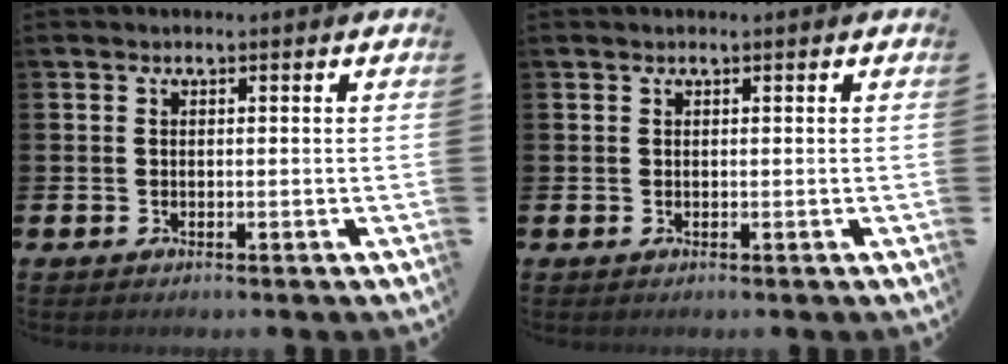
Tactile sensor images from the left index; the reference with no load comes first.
{"total": 0.0}